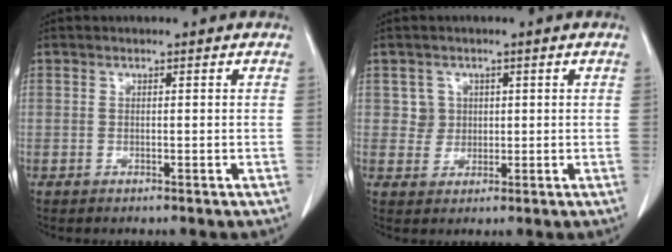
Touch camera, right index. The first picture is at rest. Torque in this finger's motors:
{"motor_torque": [-0.02, 0.00, -0.01, 0.00]}